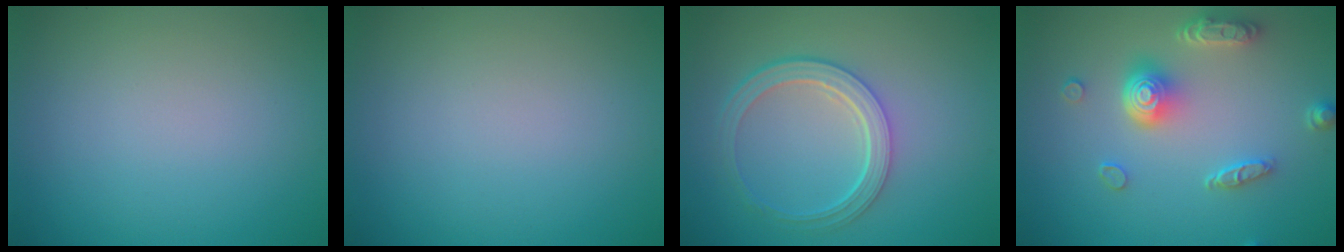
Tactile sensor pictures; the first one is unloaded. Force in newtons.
{"total": 0.0}
{"total": 4.3, "press": 3.2, "slide": 2.9}
{"total": 4.7, "press": 3.6, "slide": 3.0}